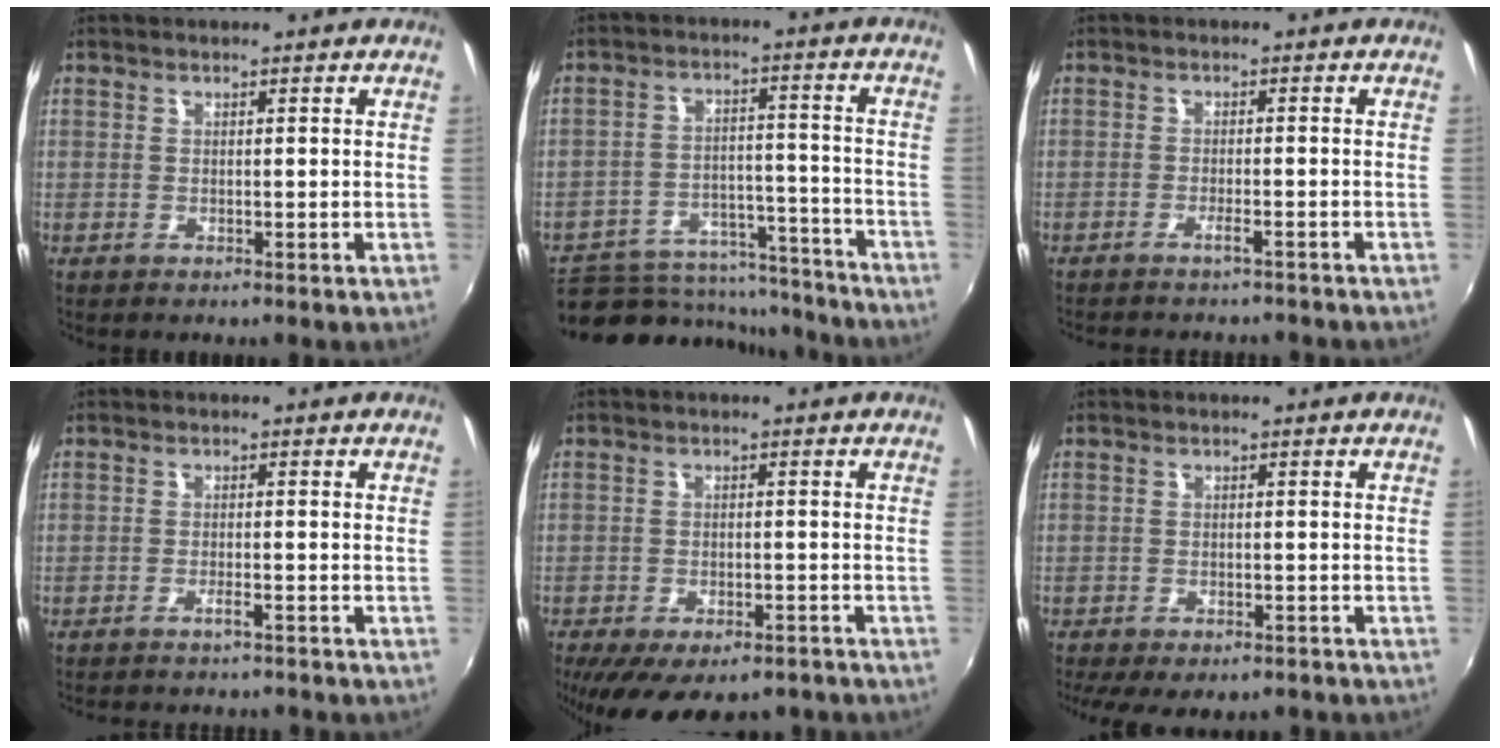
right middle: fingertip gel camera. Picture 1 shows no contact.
{"total": 15.0, "force": [-12.5, 7.3, 4.3], "torque": [-0.090, 0.026, -0.159]}
{"total": 3.7, "force": [-3.4, 0.5, 1.3], "torque": [-0.038, -0.008, -0.054]}
{"total": 5.3, "force": [-4.9, 1.0, 1.8], "torque": [-0.050, -0.011, -0.072]}
{"total": 15.5, "force": [-11.3, 6.4, 8.3], "torque": [-0.170, -0.040, -0.153]}
{"total": 10.0, "force": [-8.0, 3.5, 5.0], "torque": [-0.111, -0.035, -0.112]}